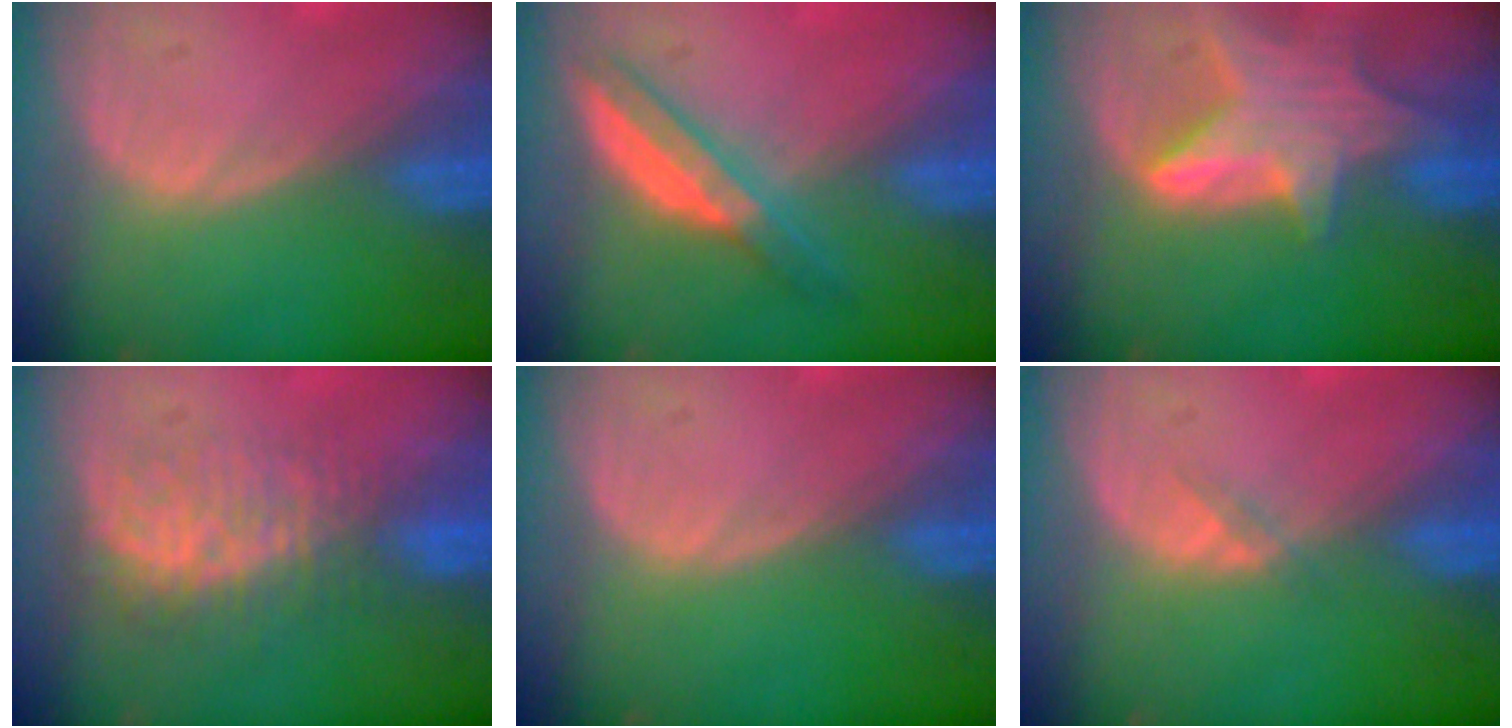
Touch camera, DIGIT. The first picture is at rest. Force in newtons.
{"total": 5.8, "press": 5.2, "slide": 2.6}
{"total": 8.0, "press": 7.2, "slide": 3.5}
{"total": 8.3, "press": 7.2, "slide": 4.0}
{"total": 0.0}
{"total": 1.3, "press": 0.9, "slide": 0.9}